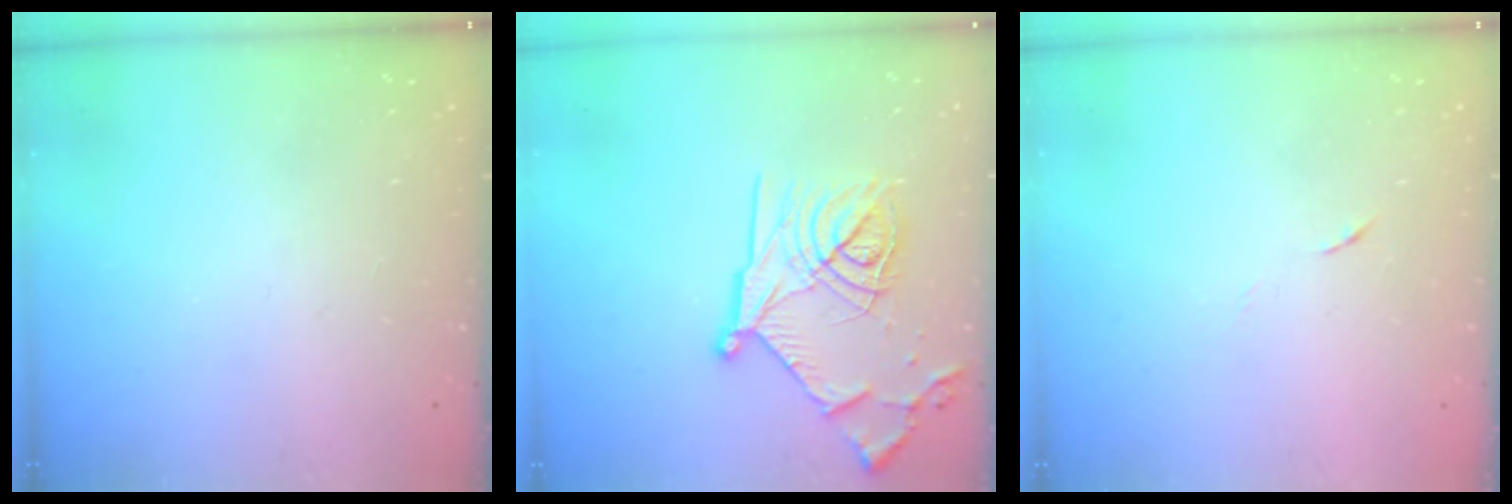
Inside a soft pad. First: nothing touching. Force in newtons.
{"total": 19.8, "press": 19.7, "slide": 1.2}
{"total": 3.9, "press": 3.5, "slide": 1.6}